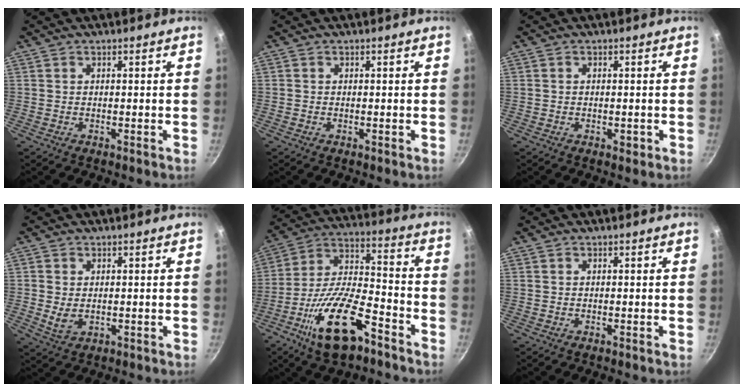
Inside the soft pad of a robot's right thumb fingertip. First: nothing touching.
{"total": 0.0}
{"total": 1.4, "force": [-0.4, 1.0, 1.0], "torque": [-0.011, 0.002, -0.007]}
{"total": 3.9, "force": [0.0, 2.8, 2.7], "torque": [-0.053, -0.009, 0.007]}
{"total": 19.2, "force": [-10.0, 7.7, 14.4], "torque": [-0.251, 0.049, -0.190]}
{"total": 0.0}